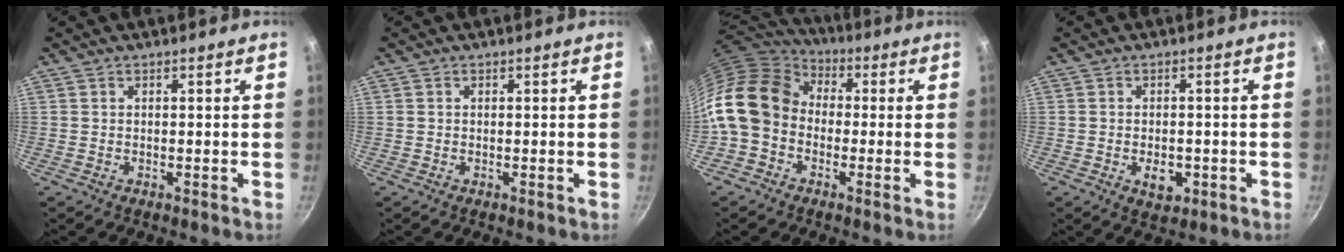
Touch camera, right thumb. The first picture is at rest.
{"total": 0.0}
{"total": 17.5, "force": [-1.2, 13.9, 10.6], "torque": [-0.193, 0.049, -0.041]}
{"total": 4.3, "force": [-1.3, 2.7, 3.1], "torque": [-0.036, 0.004, -0.013]}